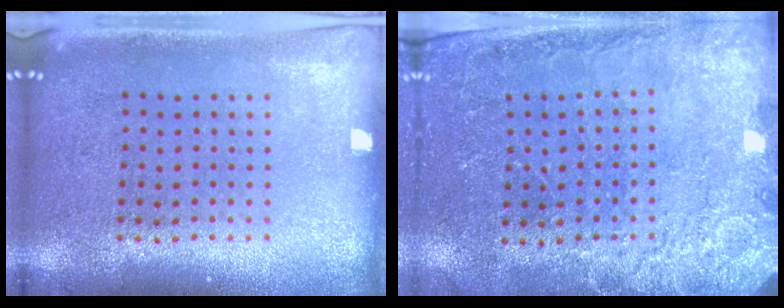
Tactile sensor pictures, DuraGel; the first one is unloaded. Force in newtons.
{"total": 2.5, "press": 2.4, "slide": 0.7}